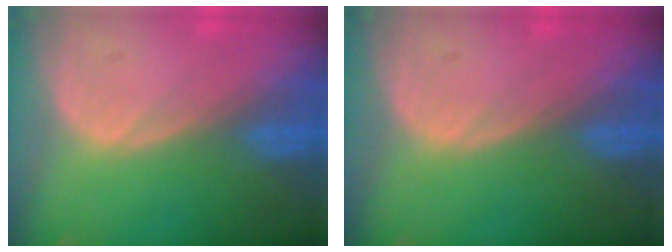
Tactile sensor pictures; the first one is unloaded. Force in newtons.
{"total": 0.0}